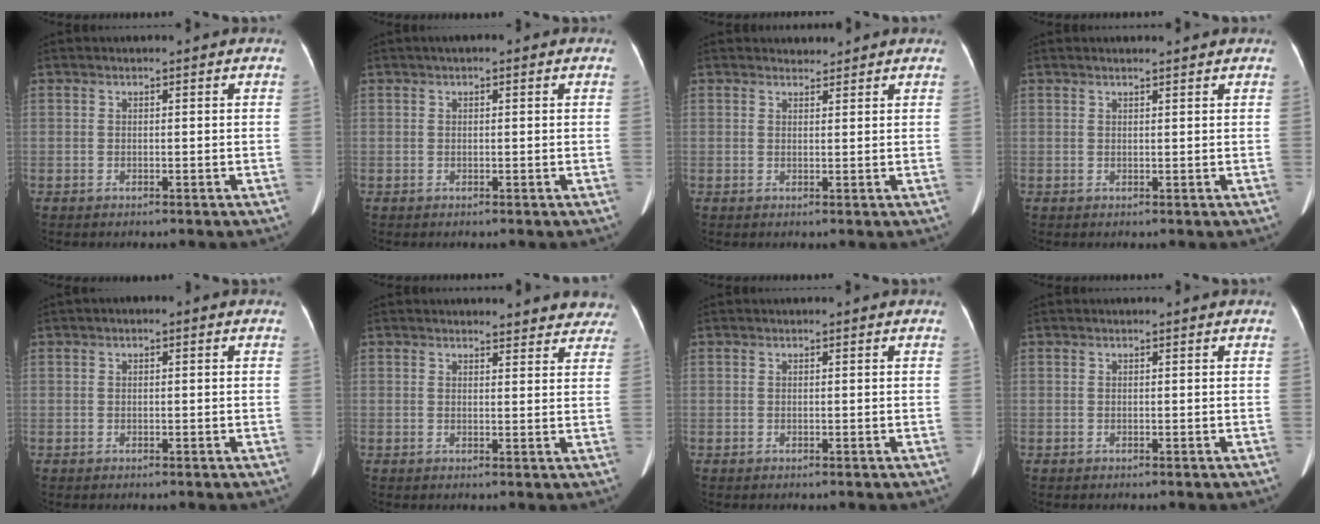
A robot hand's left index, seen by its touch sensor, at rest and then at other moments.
{"total": 1.5, "force": [0.8, 0.5, 1.2], "torque": [-0.022, 0.014, 0.010]}
{"total": 1.6, "force": [1.5, 0.4, -0.2], "torque": [-0.005, 0.005, 0.026]}
{"total": 2.6, "force": [2.4, 0.1, 0.9], "torque": [-0.015, 0.009, 0.029]}
{"total": 0.8, "force": [0.1, 0.4, 0.7], "torque": [-0.014, 0.008, 0.002]}
{"total": 8.0, "force": [7.6, 2.4, 1.1], "torque": [0.023, -0.008, 0.060]}
{"total": 0.0}
{"total": 0.0}